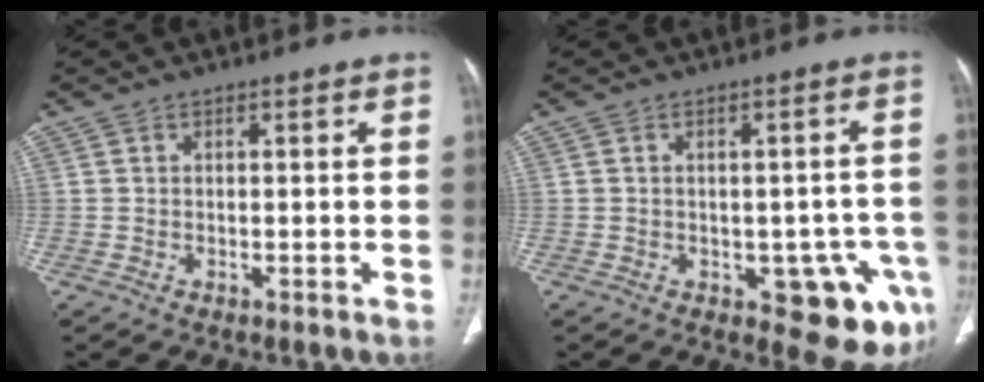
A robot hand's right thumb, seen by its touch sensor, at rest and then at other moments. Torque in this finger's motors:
{"motor_torque": [1.22, 1.34, -0.14, 0.03, 0.11]}